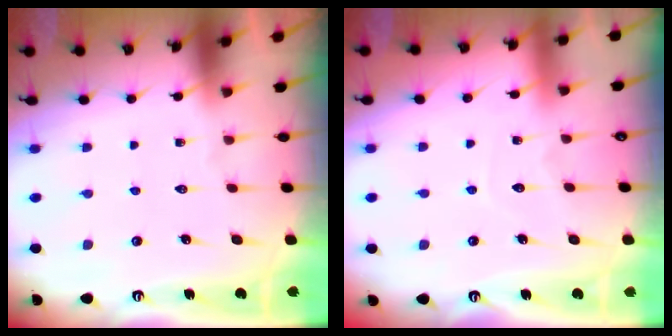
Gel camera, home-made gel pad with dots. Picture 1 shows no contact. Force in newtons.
{"total": 4.5, "press": 4.4, "slide": 0.5}